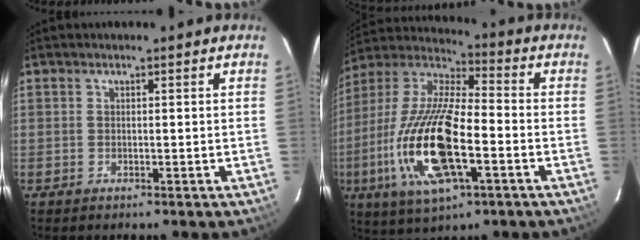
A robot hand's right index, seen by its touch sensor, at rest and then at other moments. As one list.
[{"total": 21.6, "force": [-6.6, 7.6, 19.2], "torque": [-0.399, -0.024, -0.130]}]